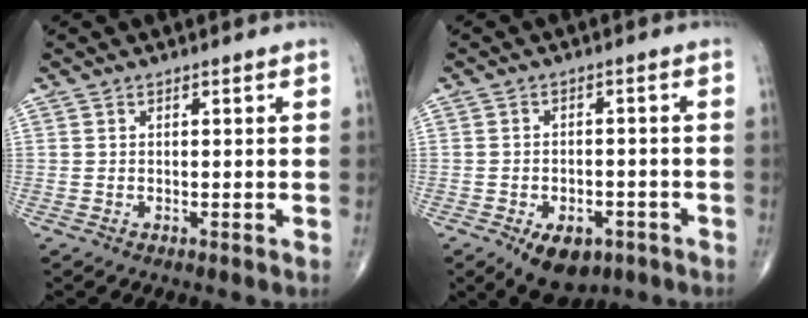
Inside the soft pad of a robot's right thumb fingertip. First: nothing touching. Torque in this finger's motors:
{"motor_torque": [1.26, 0.39, -0.18, -0.22, 0.04]}